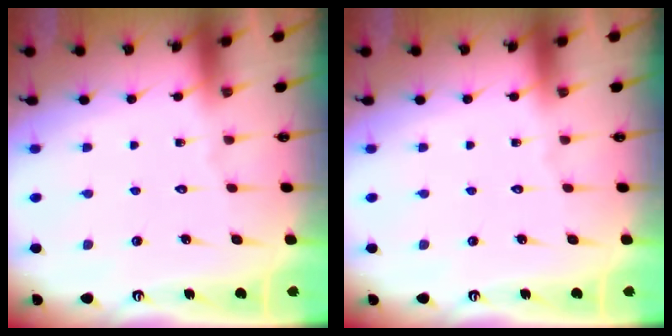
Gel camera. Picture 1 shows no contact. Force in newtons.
{"total": 0.0}